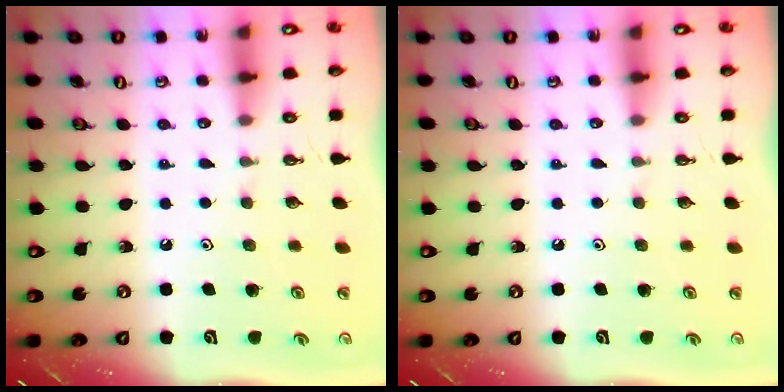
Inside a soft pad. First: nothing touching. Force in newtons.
{"total": 0.0}